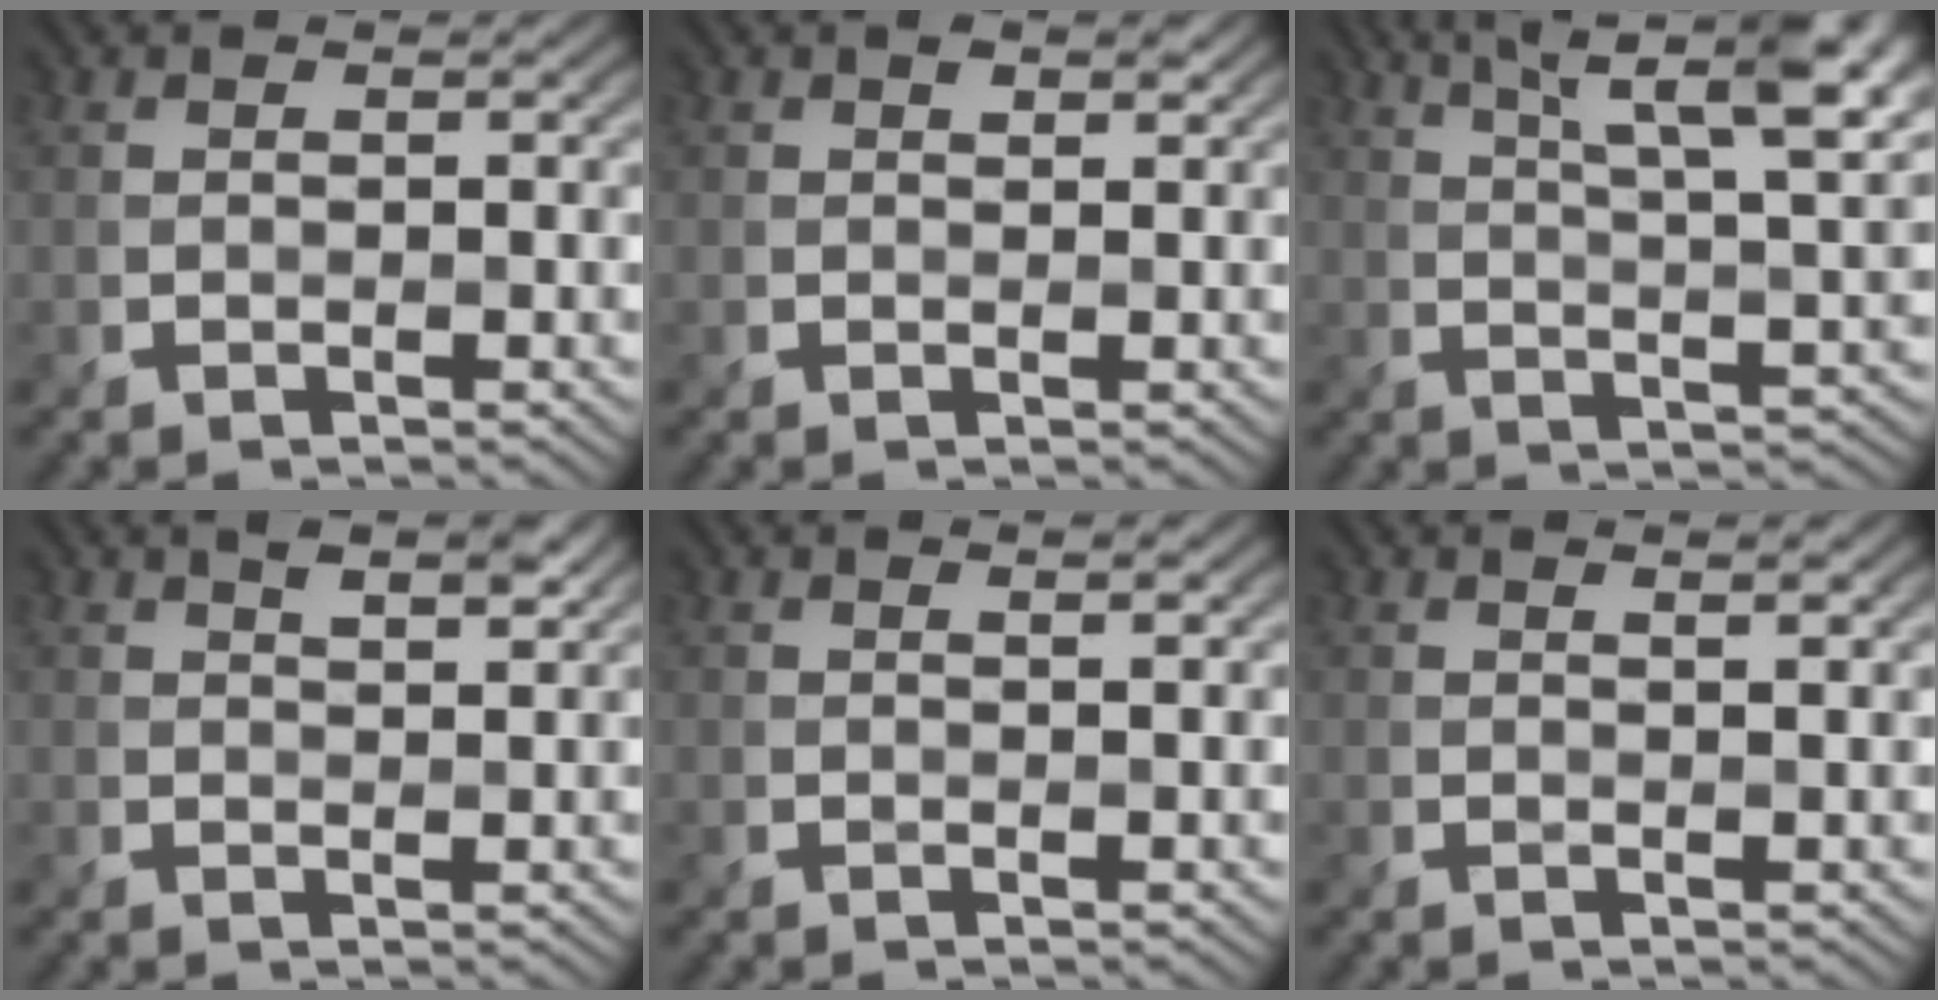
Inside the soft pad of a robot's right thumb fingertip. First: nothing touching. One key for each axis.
{"total": 1.2, "fx": 0.7, "fy": 0.7, "fz": 0.7, "tx": -0.008, "ty": -0.002, "tz": 0.012}
{"total": 11.9, "fx": 6.4, "fy": 2.8, "fz": 9.7, "tx": -0.136, "ty": 0.017, "tz": 0.084}
{"total": 2.8, "fx": 1.8, "fy": 0.9, "fz": 2.0, "tx": -0.033, "ty": 0.000, "tz": 0.033}
{"total": 1.3, "fx": 0.9, "fy": 0.2, "fz": 0.8, "tx": -0.015, "ty": -0.002, "tz": 0.009}
{"total": 2.2, "fx": 1.5, "fy": 0.5, "fz": 1.6, "tx": -0.020, "ty": -0.002, "tz": 0.015}